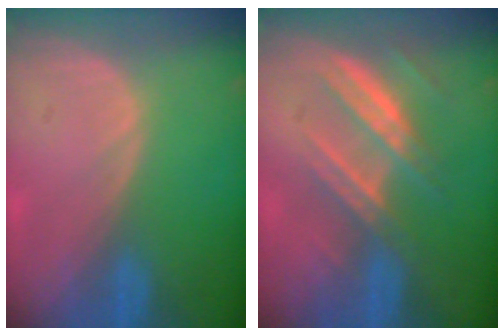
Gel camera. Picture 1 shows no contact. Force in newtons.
{"total": 7.7, "press": 6.9, "slide": 3.5}